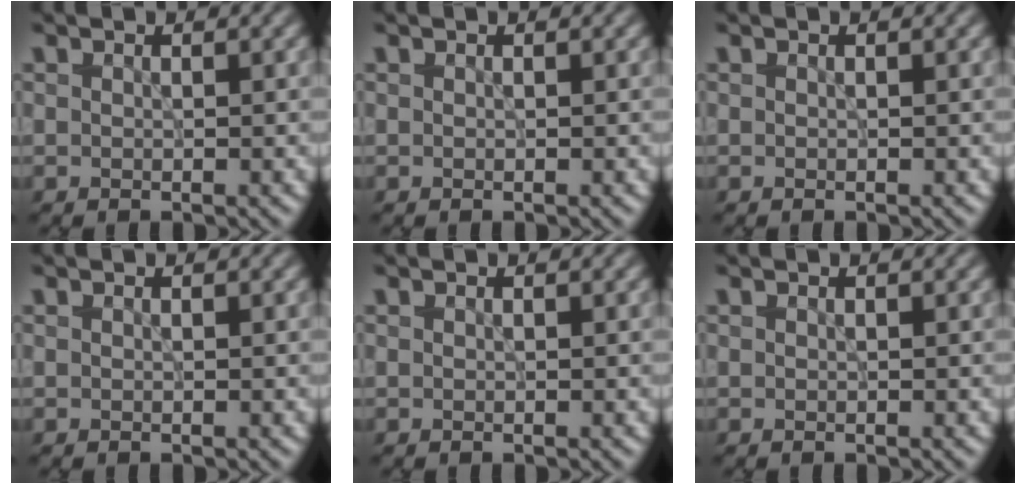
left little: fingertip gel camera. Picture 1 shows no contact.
{"total": 0.0}
{"total": 0.0}
{"total": 0.0}
{"total": 0.0}
{"total": 0.0}